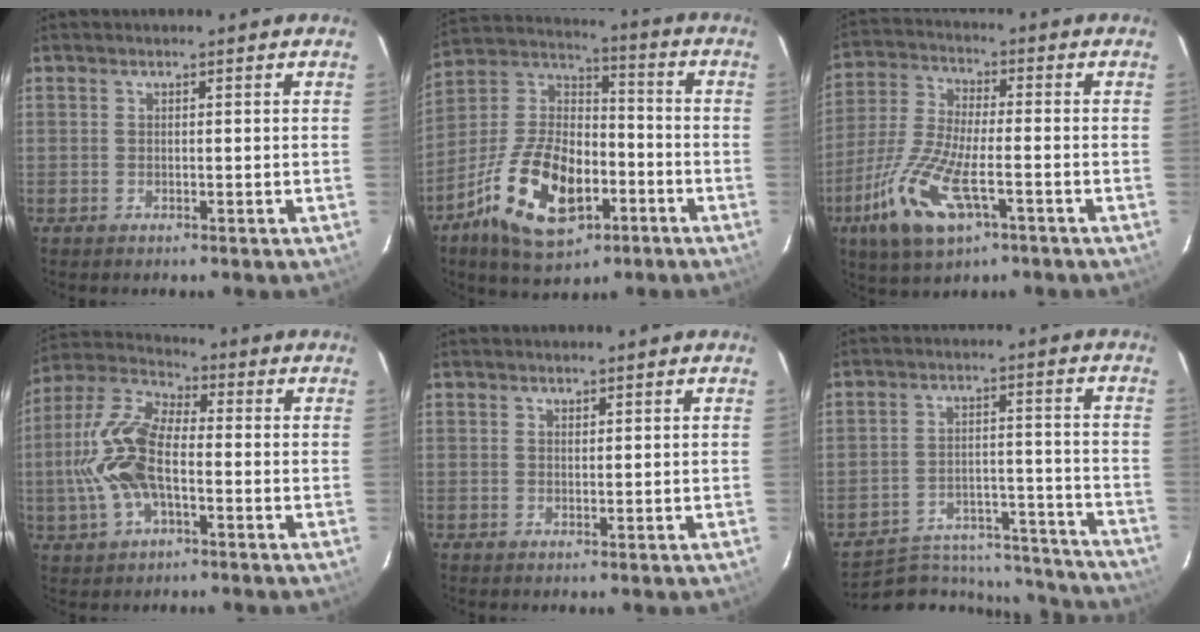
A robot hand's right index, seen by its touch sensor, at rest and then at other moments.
{"total": 19.5, "force": [-8.5, 10.7, 13.8], "torque": [-0.291, 0.009, -0.140]}
{"total": 14.4, "force": [-6.4, 5.2, 11.8], "torque": [-0.265, -0.019, -0.123]}
{"total": 13.7, "force": [-2.3, 6.6, 11.8], "torque": [-0.259, 0.011, -0.050]}
{"total": 0.7, "force": [0.6, 0.3, 0.1], "torque": [-0.002, 0.000, 0.011]}
{"total": 17.6, "force": [-16.4, 5.4, 3.4], "torque": [-0.064, 0.037, -0.215]}